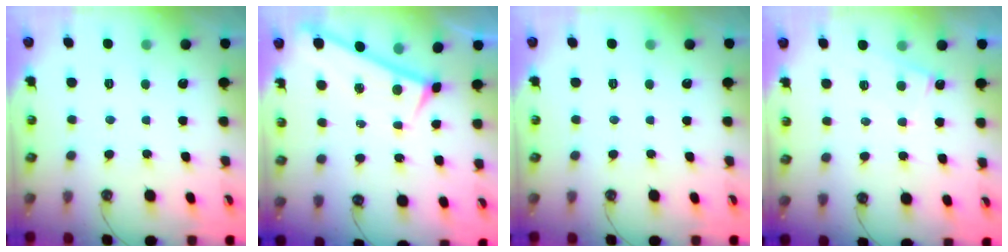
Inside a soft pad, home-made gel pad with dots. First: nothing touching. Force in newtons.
{"total": 0.0}
{"total": 0.0}
{"total": 1.7, "press": 1.7, "slide": 0.4}